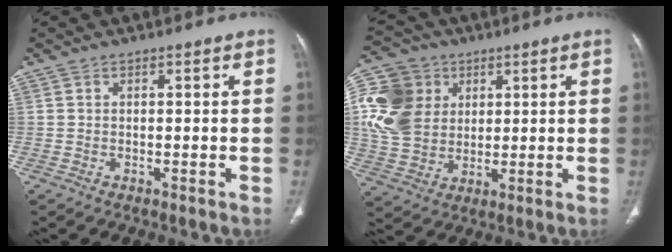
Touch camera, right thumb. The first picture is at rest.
{"total": 15.5, "force": [3.5, 12.6, 8.3], "torque": [-0.156, 0.003, 0.066]}